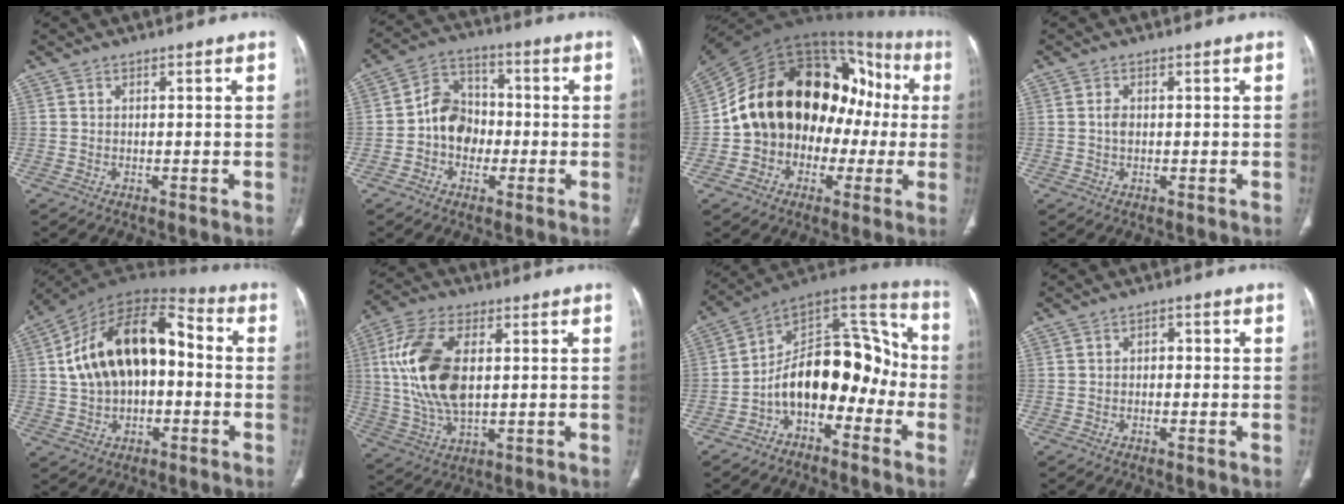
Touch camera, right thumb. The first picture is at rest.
{"total": 9.2, "force": [-1.5, 7.6, 4.9], "torque": [-0.054, 0.034, -0.039]}
{"total": 26.5, "force": [0.1, 18.6, 18.8], "torque": [-0.264, 0.067, 0.004]}
{"total": 1.6, "force": [0.1, 1.1, 1.2], "torque": [-0.022, 0.003, 0.000]}
{"total": 20.0, "force": [1.2, 12.0, 15.9], "torque": [-0.258, 0.042, 0.016]}
{"total": 16.7, "force": [2.3, 8.9, 13.9], "torque": [-0.289, -0.001, 0.048]}
{"total": 16.5, "force": [-5.2, 10.1, 12.0], "torque": [-0.144, 0.100, -0.093]}
{"total": 1.3, "force": [-0.1, 1.0, 0.9], "torque": [-0.004, 0.006, -0.008]}